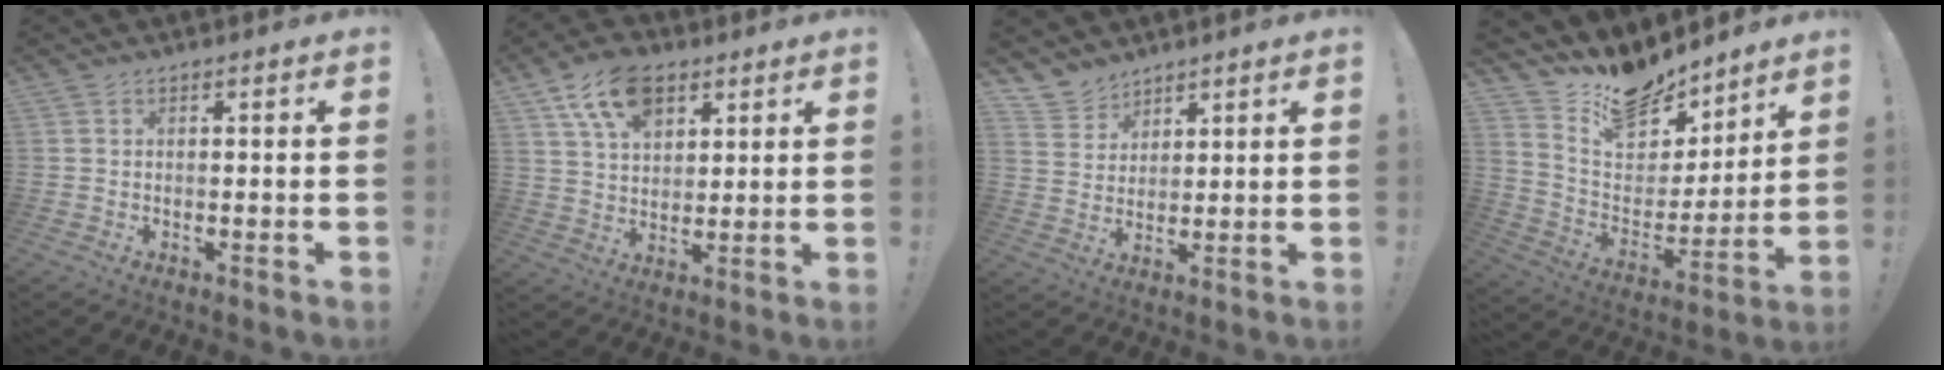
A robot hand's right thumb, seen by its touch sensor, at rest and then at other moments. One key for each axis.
{"total": 13.1, "fx": 7.4, "fy": 8.0, "fz": 7.3, "tx": -0.127, "ty": -0.020, "tz": 0.141}
{"total": 6.7, "fx": 5.5, "fy": 3.8, "fz": 0.4, "tx": -0.016, "ty": -0.040, "tz": 0.109}
{"total": 16.0, "fx": 13.2, "fy": 7.6, "fz": 4.8, "tx": -0.087, "ty": -0.105, "tz": 0.239}